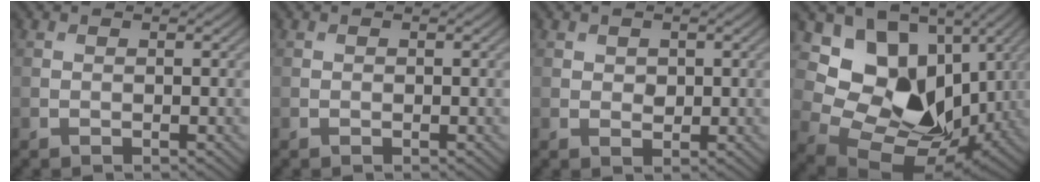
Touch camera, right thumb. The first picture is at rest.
{"total": 0.0}
{"total": 1.3, "force": [0.5, 1.1, 0.6], "torque": [-0.013, -0.005, 0.010]}
{"total": 15.0, "force": [2.8, 11.1, 9.8], "torque": [-0.189, -0.014, 0.062]}